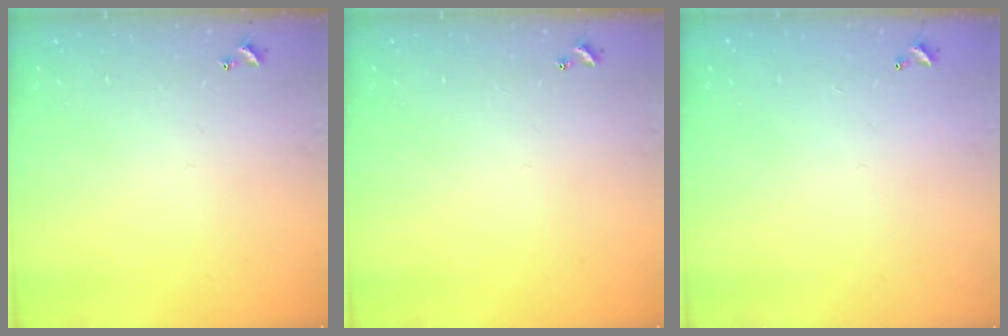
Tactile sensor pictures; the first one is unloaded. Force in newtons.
{"total": 0.0}
{"total": 2.9, "press": 2.9, "slide": 0.1}